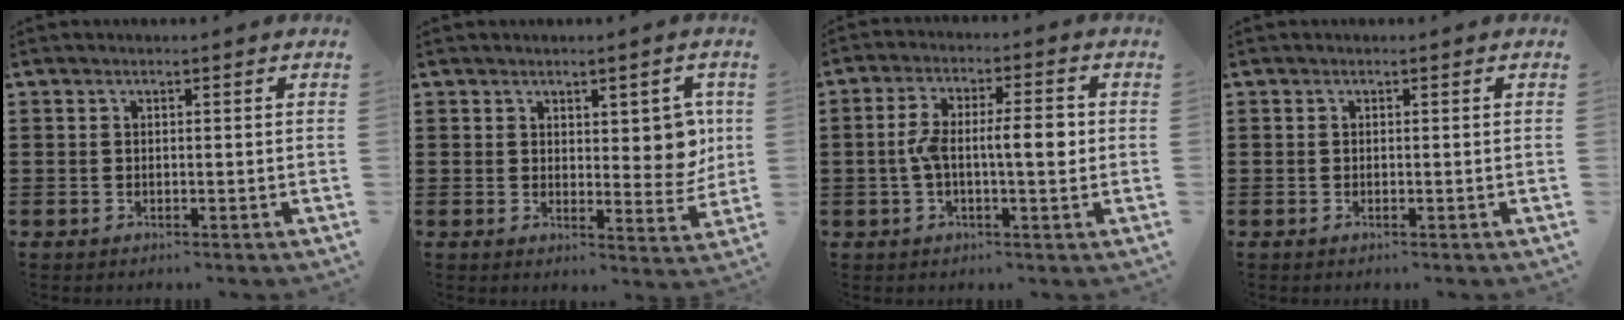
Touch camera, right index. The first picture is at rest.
{"total": 5.5, "force": [2.2, 2.9, 4.1], "torque": [-0.052, -0.004, 0.033]}
{"total": 6.8, "force": [-0.3, 2.1, 6.4], "torque": [-0.116, 0.002, -0.013]}
{"total": 0.0}